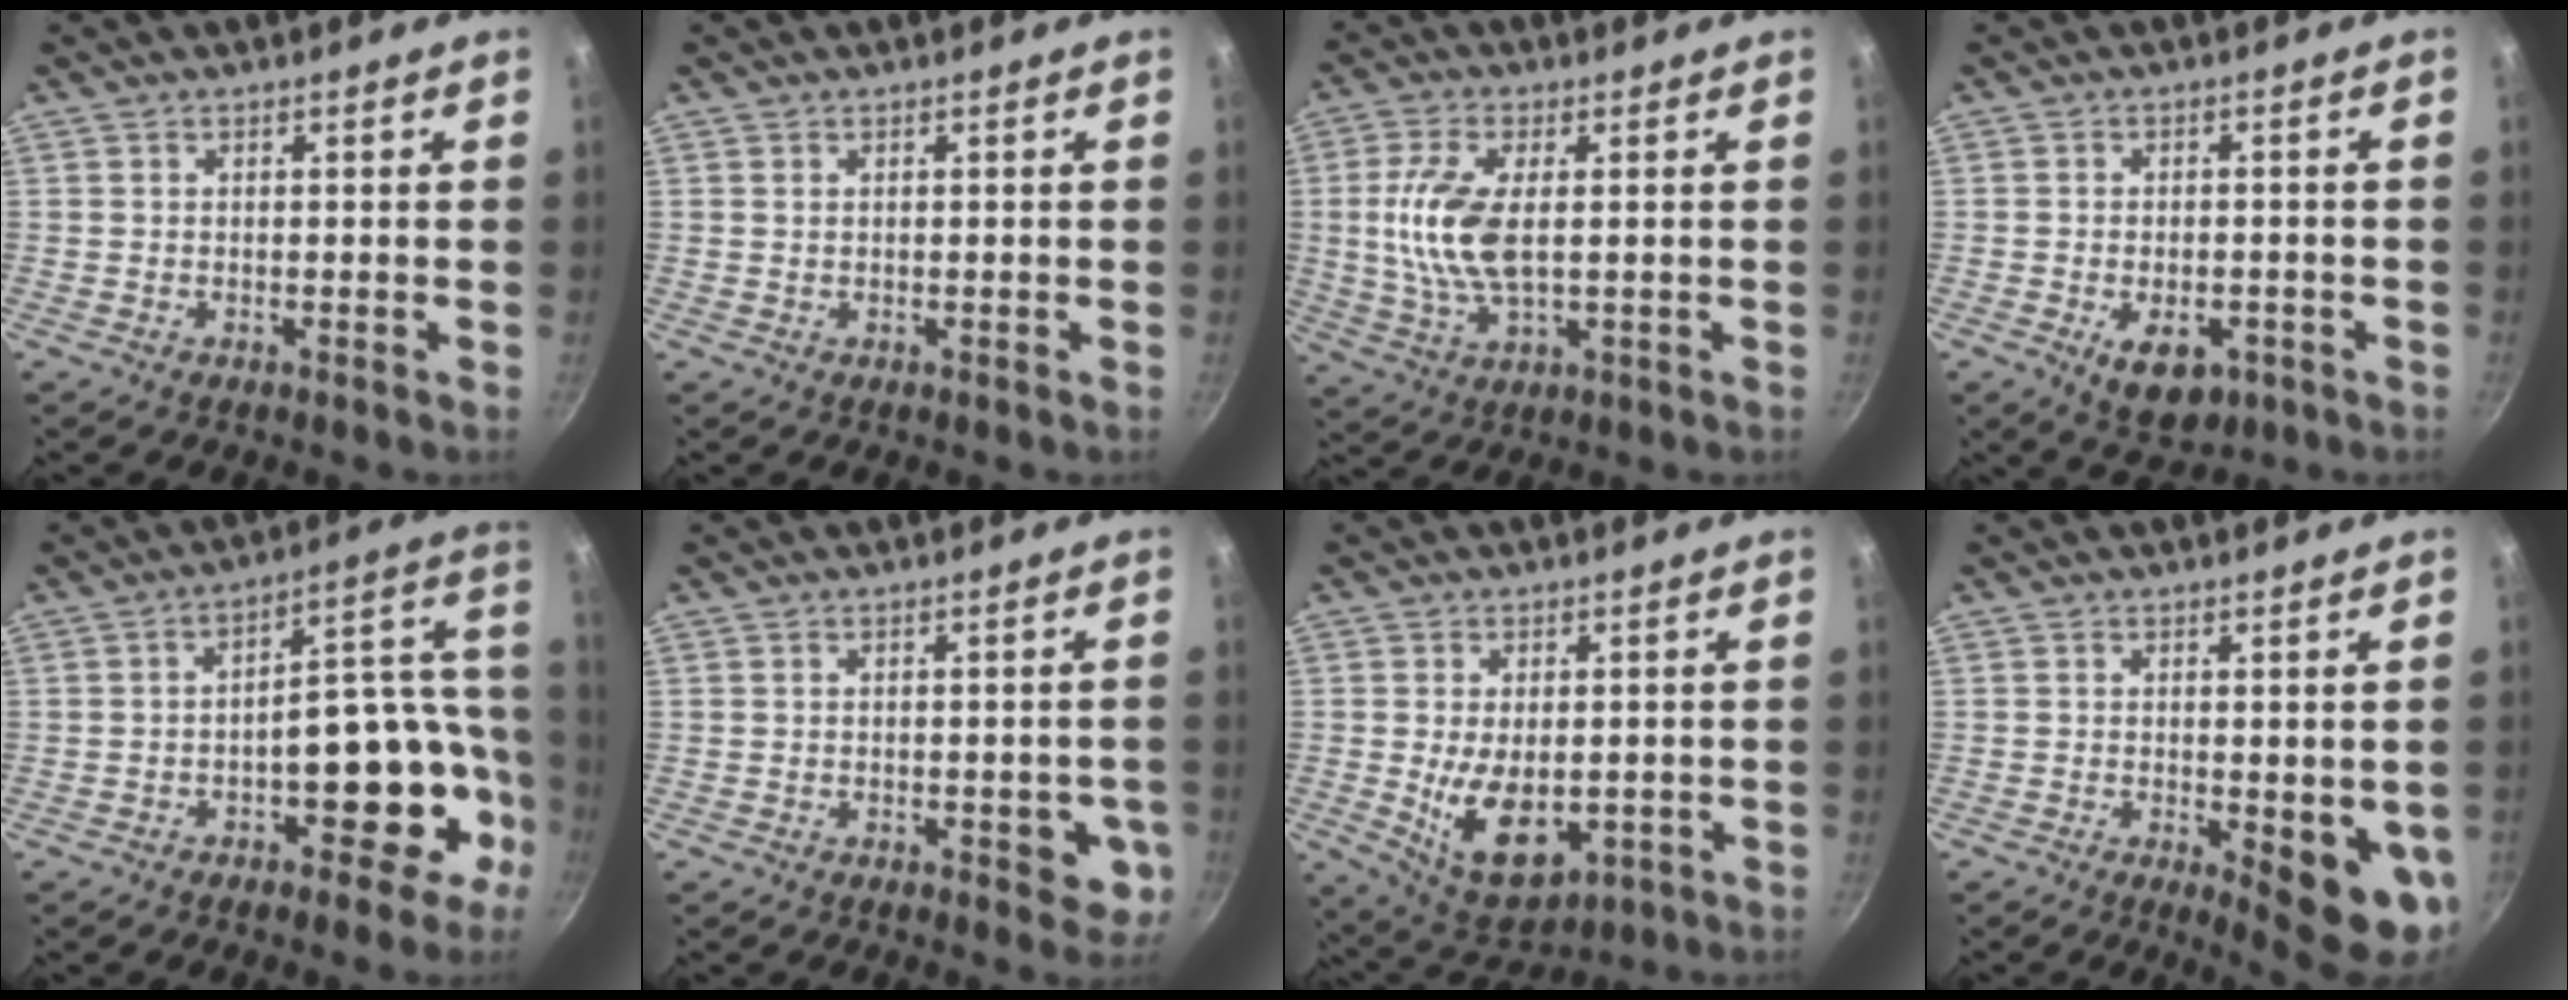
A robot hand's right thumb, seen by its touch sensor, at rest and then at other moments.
{"total": 0.0}
{"total": 9.8, "force": [0.6, 4.3, 8.8], "torque": [-0.185, -0.001, 0.011]}
{"total": 7.6, "force": [-2.9, 4.6, 5.4], "torque": [-0.064, 0.007, -0.030]}
{"total": 16.6, "force": [-4.4, 9.2, 13.1], "torque": [-0.103, 0.081, -0.049]}
{"total": 5.4, "force": [-1.4, 2.8, 4.5], "torque": [-0.032, 0.000, -0.016]}
{"total": 11.3, "force": [-1.3, 6.8, 8.9], "torque": [-0.130, -0.014, 0.002]}
{"total": 9.5, "force": [-1.3, 2.9, 9.0], "torque": [-0.093, -0.015, -0.009]}